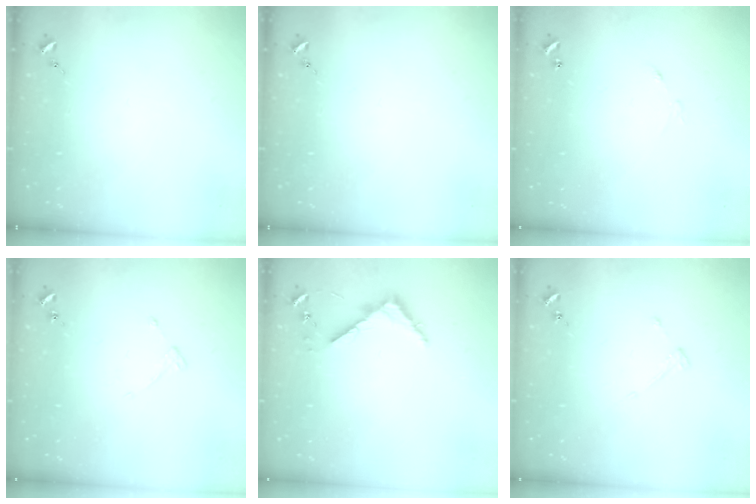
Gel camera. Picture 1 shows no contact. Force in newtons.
{"total": 0.0}
{"total": 5.0, "press": 5.0, "slide": 0.5}
{"total": 3.6, "press": 3.6, "slide": 0.5}
{"total": 4.6, "press": 4.6, "slide": 0.4}
{"total": 2.9, "press": 2.9, "slide": 0.5}